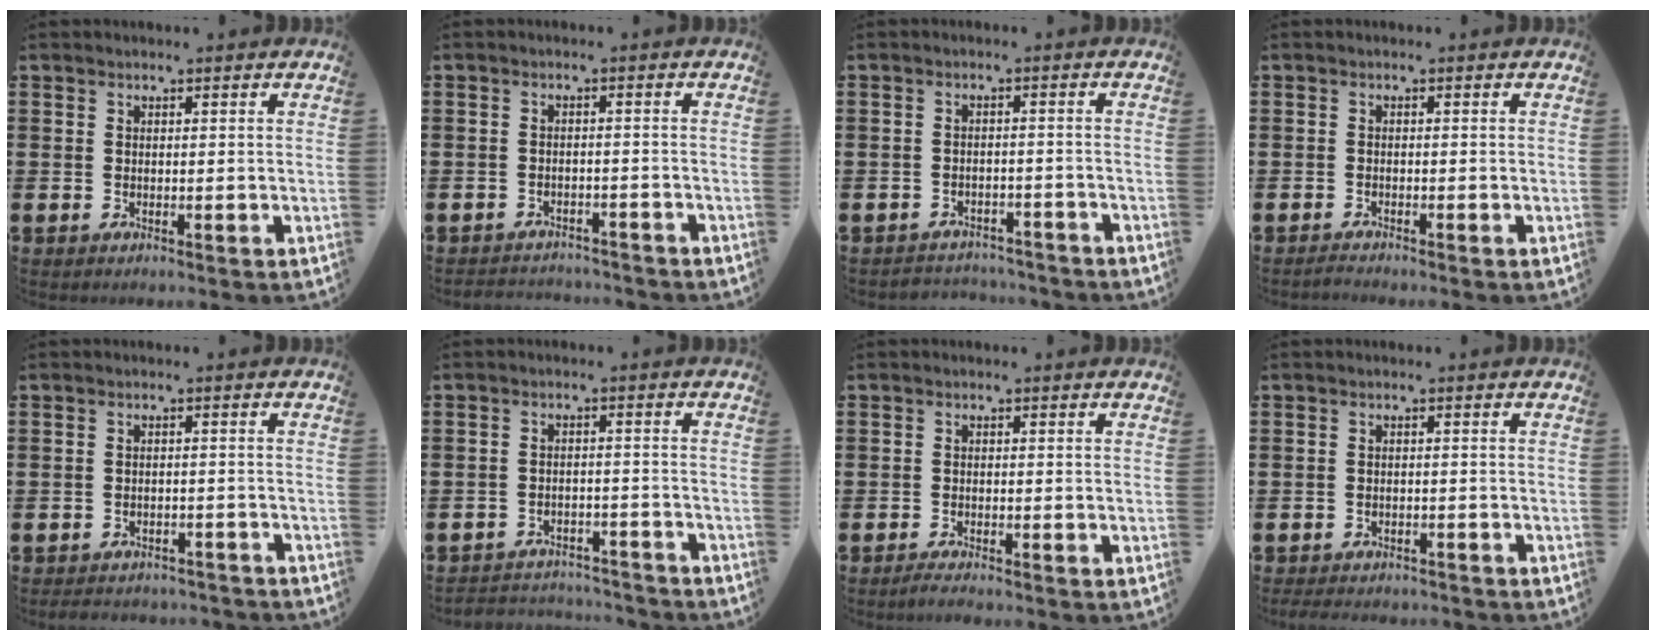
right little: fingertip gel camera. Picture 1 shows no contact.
{"total": 1.9, "force": [-1.9, 0.1, -0.3], "torque": [-0.002, 0.003, -0.044]}
{"total": 2.2, "force": [-2.1, 0.2, -0.4], "torque": [-0.001, 0.004, -0.049]}
{"total": 0.8, "force": [-0.7, 0.0, 0.2], "torque": [-0.005, -0.003, -0.014]}
{"total": 1.9, "force": [-1.9, 0.1, -0.2], "torque": [-0.003, 0.003, -0.042]}
{"total": 3.1, "force": [-3.1, 0.3, -0.2], "torque": [-0.003, 0.003, -0.067]}
{"total": 1.2, "force": [-1.1, 0.0, 0.5], "torque": [-0.010, -0.002, -0.021]}
{"total": 1.5, "force": [-1.5, 0.1, 0.0], "torque": [-0.004, 0.002, -0.033]}